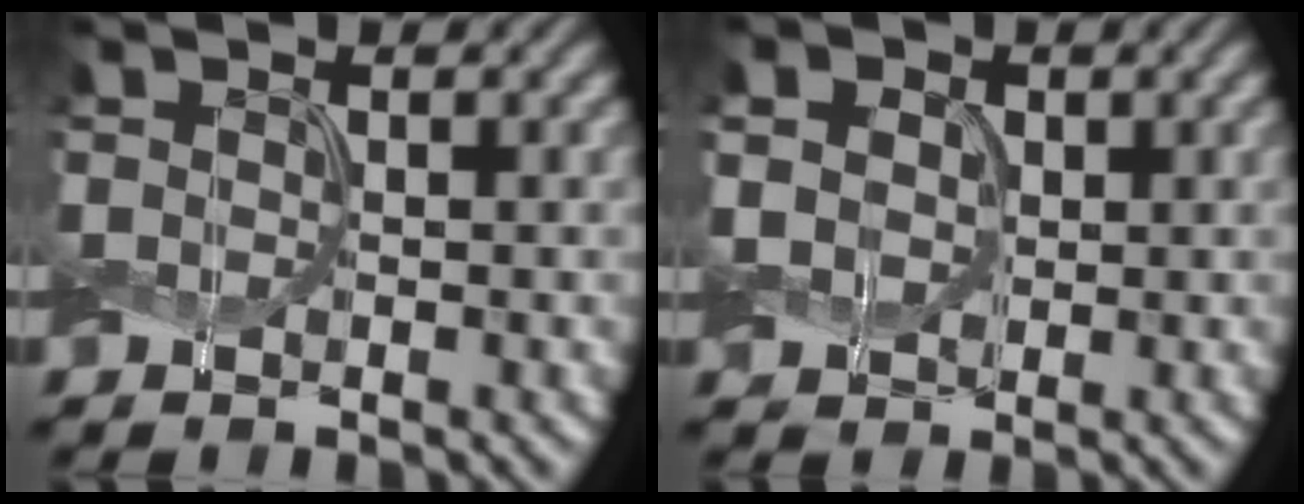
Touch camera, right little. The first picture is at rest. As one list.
[{"total": 4.5, "force": [1.3, 3.6, 2.4], "torque": [-0.064, 0.015, 0.005]}]